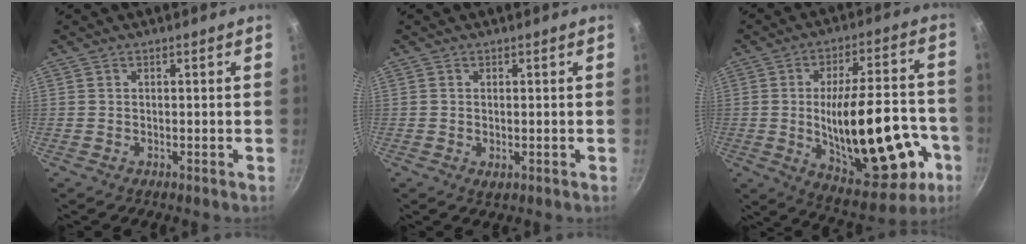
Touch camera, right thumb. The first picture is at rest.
{"total": 1.4, "force": [-0.1, 0.8, 1.2], "torque": [-0.019, -0.004, -0.001]}
{"total": 27.0, "force": [-6.4, 11.9, 23.4], "torque": [-0.313, 0.028, -0.069]}